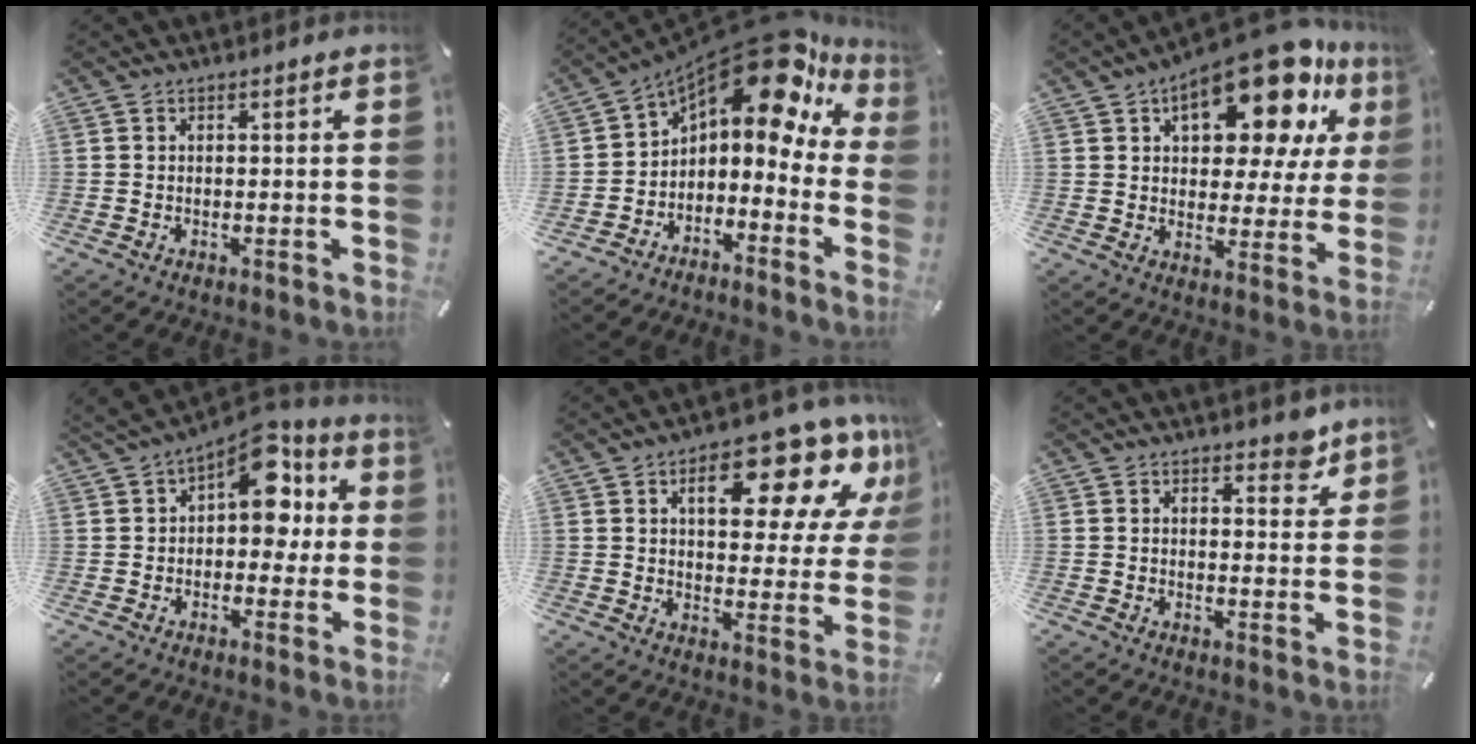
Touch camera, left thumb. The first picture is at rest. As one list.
[{"total": 16.0, "force": [10.4, 6.4, 10.4], "torque": [-0.151, -0.078, 0.170]}, {"total": 20.2, "force": [12.0, 9.0, 13.5], "torque": [-0.186, -0.074, 0.194]}, {"total": 13.8, "force": [4.8, 8.8, 9.4], "torque": [-0.115, -0.029, 0.084]}, {"total": 18.2, "force": [10.3, 8.4, 12.5], "torque": [-0.155, -0.057, 0.161]}, {"total": 4.6, "force": [3.6, 2.4, 1.6], "torque": [-0.001, -0.023, 0.057]}]